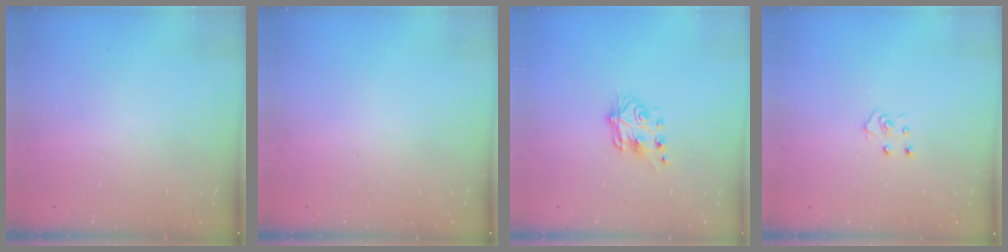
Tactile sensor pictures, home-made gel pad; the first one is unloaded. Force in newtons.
{"total": 0.0}
{"total": 6.5, "press": 6.5, "slide": 0.6}
{"total": 4.7, "press": 4.7, "slide": 0.4}